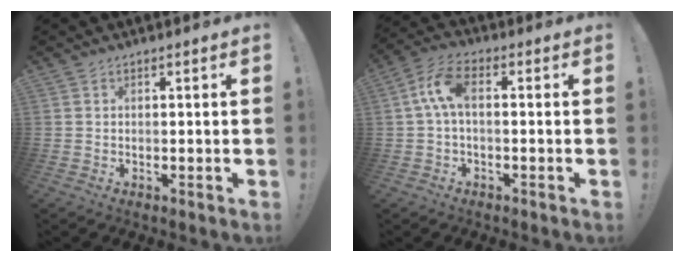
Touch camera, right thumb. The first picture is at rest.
{"total": 8.2, "force": [0.5, 4.0, 7.2], "torque": [-0.154, 0.010, 0.012]}